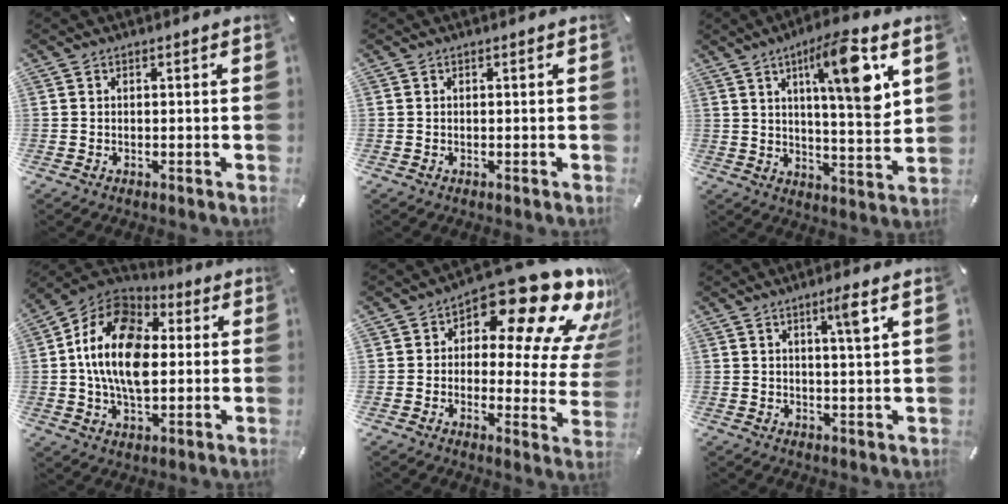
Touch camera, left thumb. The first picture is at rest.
{"total": 0.0}
{"total": 13.8, "force": [6.5, 2.2, 11.9], "torque": [-0.183, -0.026, 0.093]}
{"total": 17.4, "force": [1.1, 11.6, 13.0], "torque": [-0.276, 0.007, 0.014]}
{"total": 19.4, "force": [11.2, 8.5, 13.3], "torque": [-0.175, -0.088, 0.181]}
{"total": 4.8, "force": [2.5, 0.0, 4.1], "torque": [-0.068, -0.008, 0.035]}